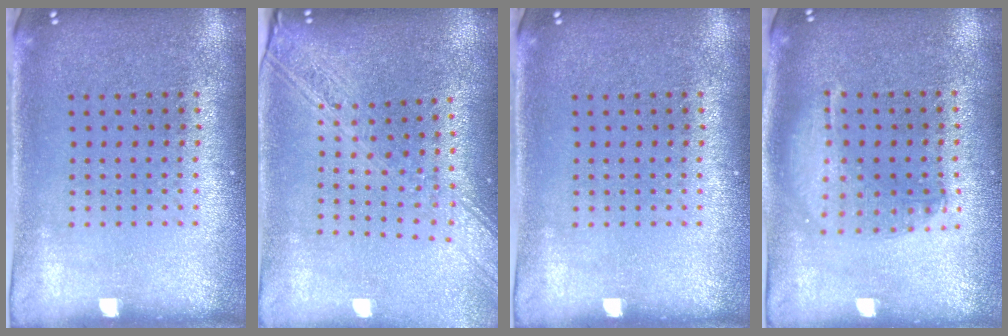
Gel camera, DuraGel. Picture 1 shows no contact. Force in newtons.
{"total": 2.2, "press": 1.8, "slide": 1.3}
{"total": 0.0}
{"total": 1.4, "press": 1.3, "slide": 0.5}